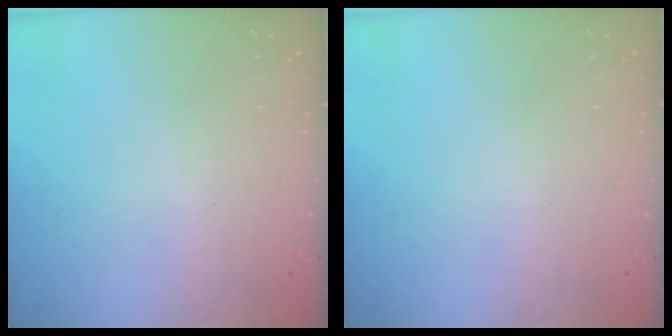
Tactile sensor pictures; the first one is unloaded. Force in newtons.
{"total": 0.0}